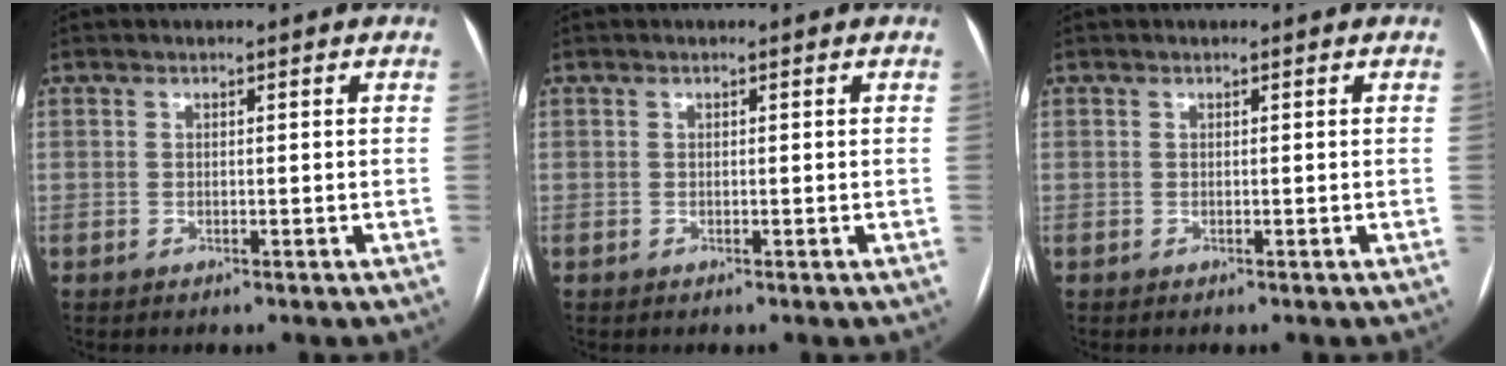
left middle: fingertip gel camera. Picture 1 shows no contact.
{"total": 0.0}
{"total": 0.0}